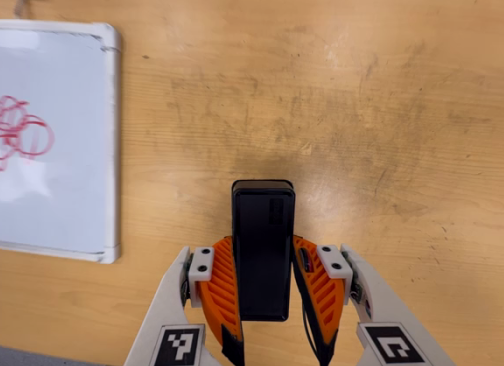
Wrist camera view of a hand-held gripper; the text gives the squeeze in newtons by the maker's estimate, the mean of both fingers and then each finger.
{"total": 3.8, "left": 2.4, "right": 5.1}